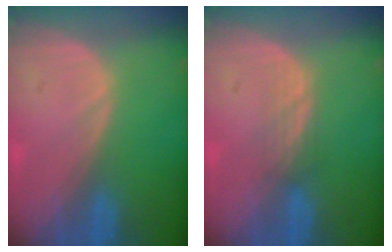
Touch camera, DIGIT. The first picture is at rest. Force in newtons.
{"total": 2.3, "press": 2.2, "slide": 0.6}